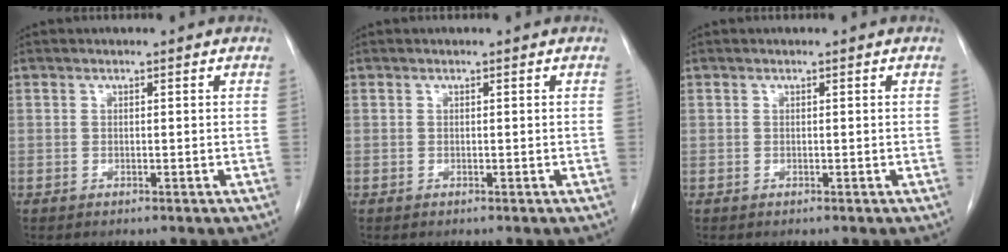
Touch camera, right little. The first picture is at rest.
{"total": 0.0}
{"total": 0.0}